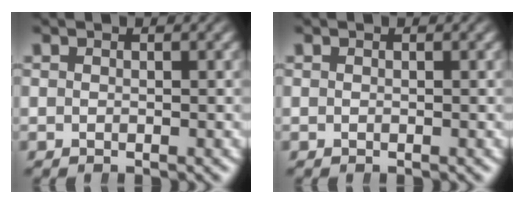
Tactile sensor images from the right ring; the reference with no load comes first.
{"total": 0.0}